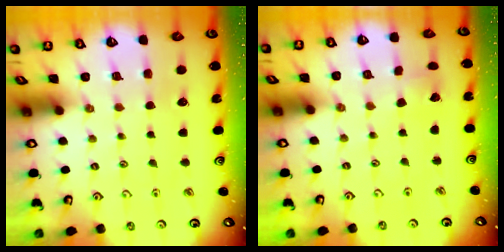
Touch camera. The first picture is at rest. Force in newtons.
{"total": 1.4, "press": 1.4, "slide": 0.1}